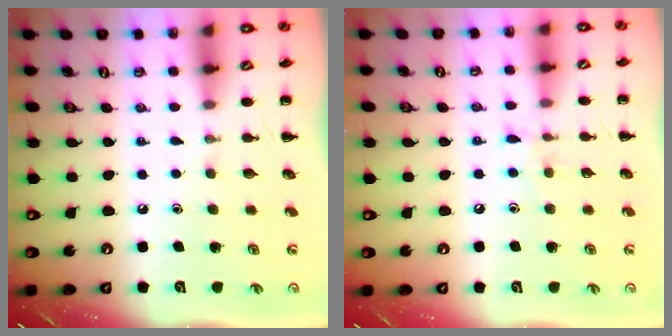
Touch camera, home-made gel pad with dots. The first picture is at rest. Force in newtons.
{"total": 6.6, "press": 6.3, "slide": 2.0}